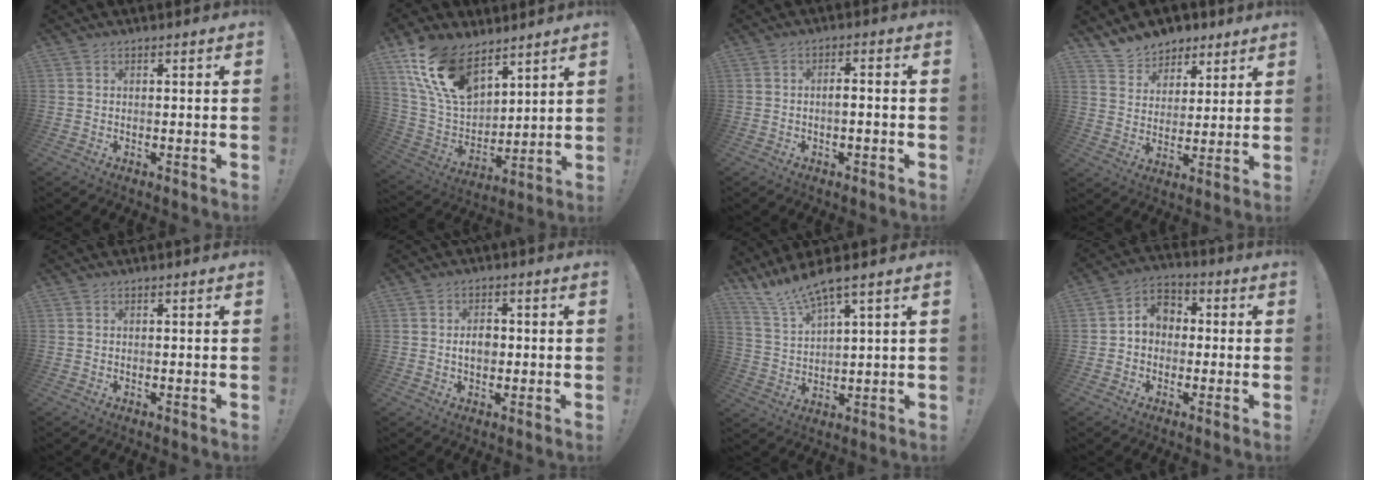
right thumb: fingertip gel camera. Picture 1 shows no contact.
{"total": 18.7, "force": [11.2, 10.6, 10.7], "torque": [-0.226, -0.060, 0.211]}
{"total": 2.8, "force": [-1.1, 0.4, 2.6], "torque": [-0.045, 0.003, -0.020]}
{"total": 9.0, "force": [7.2, 5.4, 0.6], "torque": [-0.021, -0.058, 0.144]}
{"total": 0.0}
{"total": 4.4, "force": [-0.3, 3.1, 3.1], "torque": [-0.046, 0.005, -0.007]}
{"total": 8.7, "force": [7.5, 0.1, 4.4], "torque": [-0.104, -0.044, 0.134]}
{"total": 7.2, "force": [-0.1, 6.4, 3.4], "torque": [-0.052, 0.020, 0.005]}